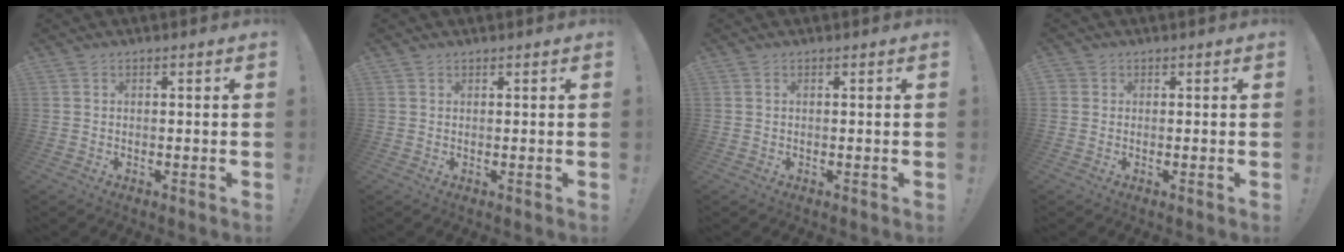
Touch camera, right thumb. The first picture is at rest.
{"total": 0.6, "force": [0.5, 0.2, 0.1], "torque": [0.000, -0.002, 0.011]}
{"total": 0.0}
{"total": 1.4, "force": [0.3, 1.2, 0.6], "torque": [-0.017, 0.004, 0.007]}